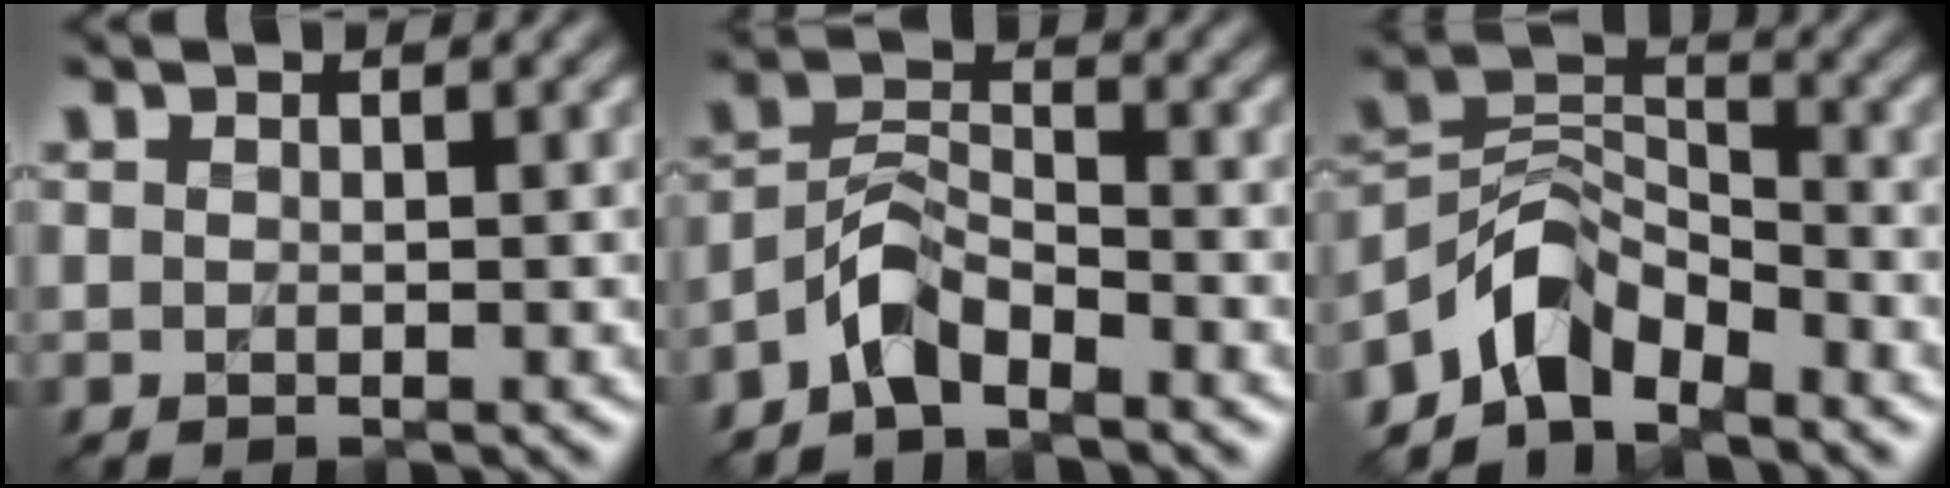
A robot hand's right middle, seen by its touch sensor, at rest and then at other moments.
{"total": 3.5, "force": [-2.7, 1.4, 1.8], "torque": [-0.032, 0.014, -0.062]}
{"total": 5.4, "force": [-4.2, 2.6, 2.3], "torque": [-0.032, 0.003, -0.090]}